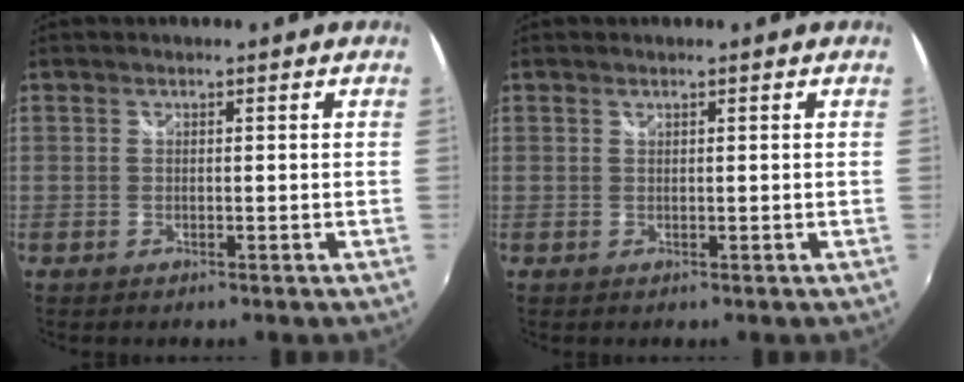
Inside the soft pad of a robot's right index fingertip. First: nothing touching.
{"total": 0.0}